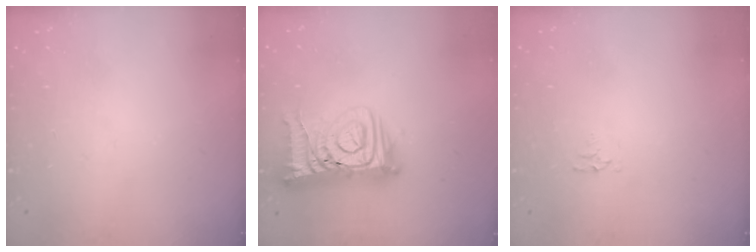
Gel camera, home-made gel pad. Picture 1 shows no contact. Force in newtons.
{"total": 16.8, "press": 16.7, "slide": 1.7}
{"total": 2.5, "press": 2.5, "slide": 0.4}